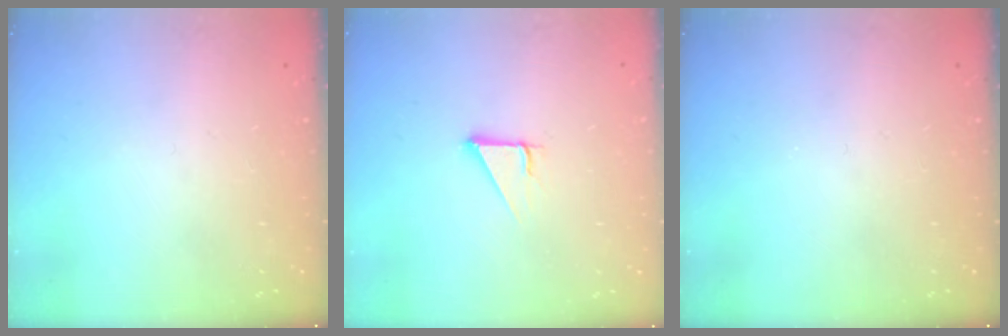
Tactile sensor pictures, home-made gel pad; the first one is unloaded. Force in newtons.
{"total": 2.9, "press": 2.9, "slide": 0.1}
{"total": 0.0}